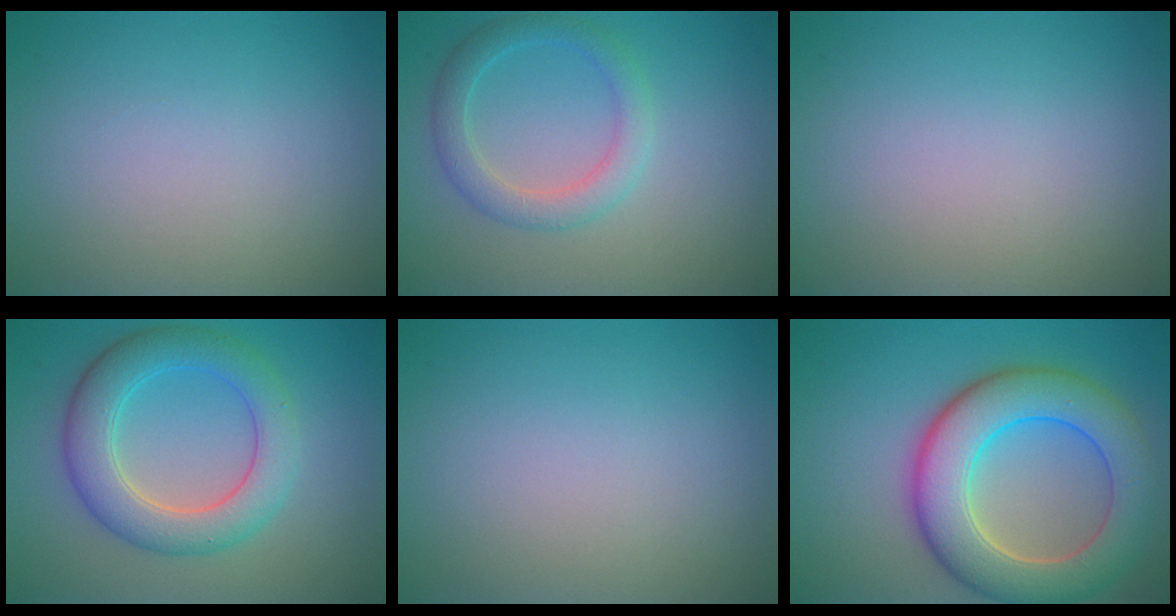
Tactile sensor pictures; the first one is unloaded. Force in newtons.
{"total": 3.0, "press": 3.0, "slide": 0.2}
{"total": 0.0}
{"total": 5.9, "press": 5.9, "slide": 0.0}
{"total": 0.0}
{"total": 9.4, "press": 9.3, "slide": 0.6}